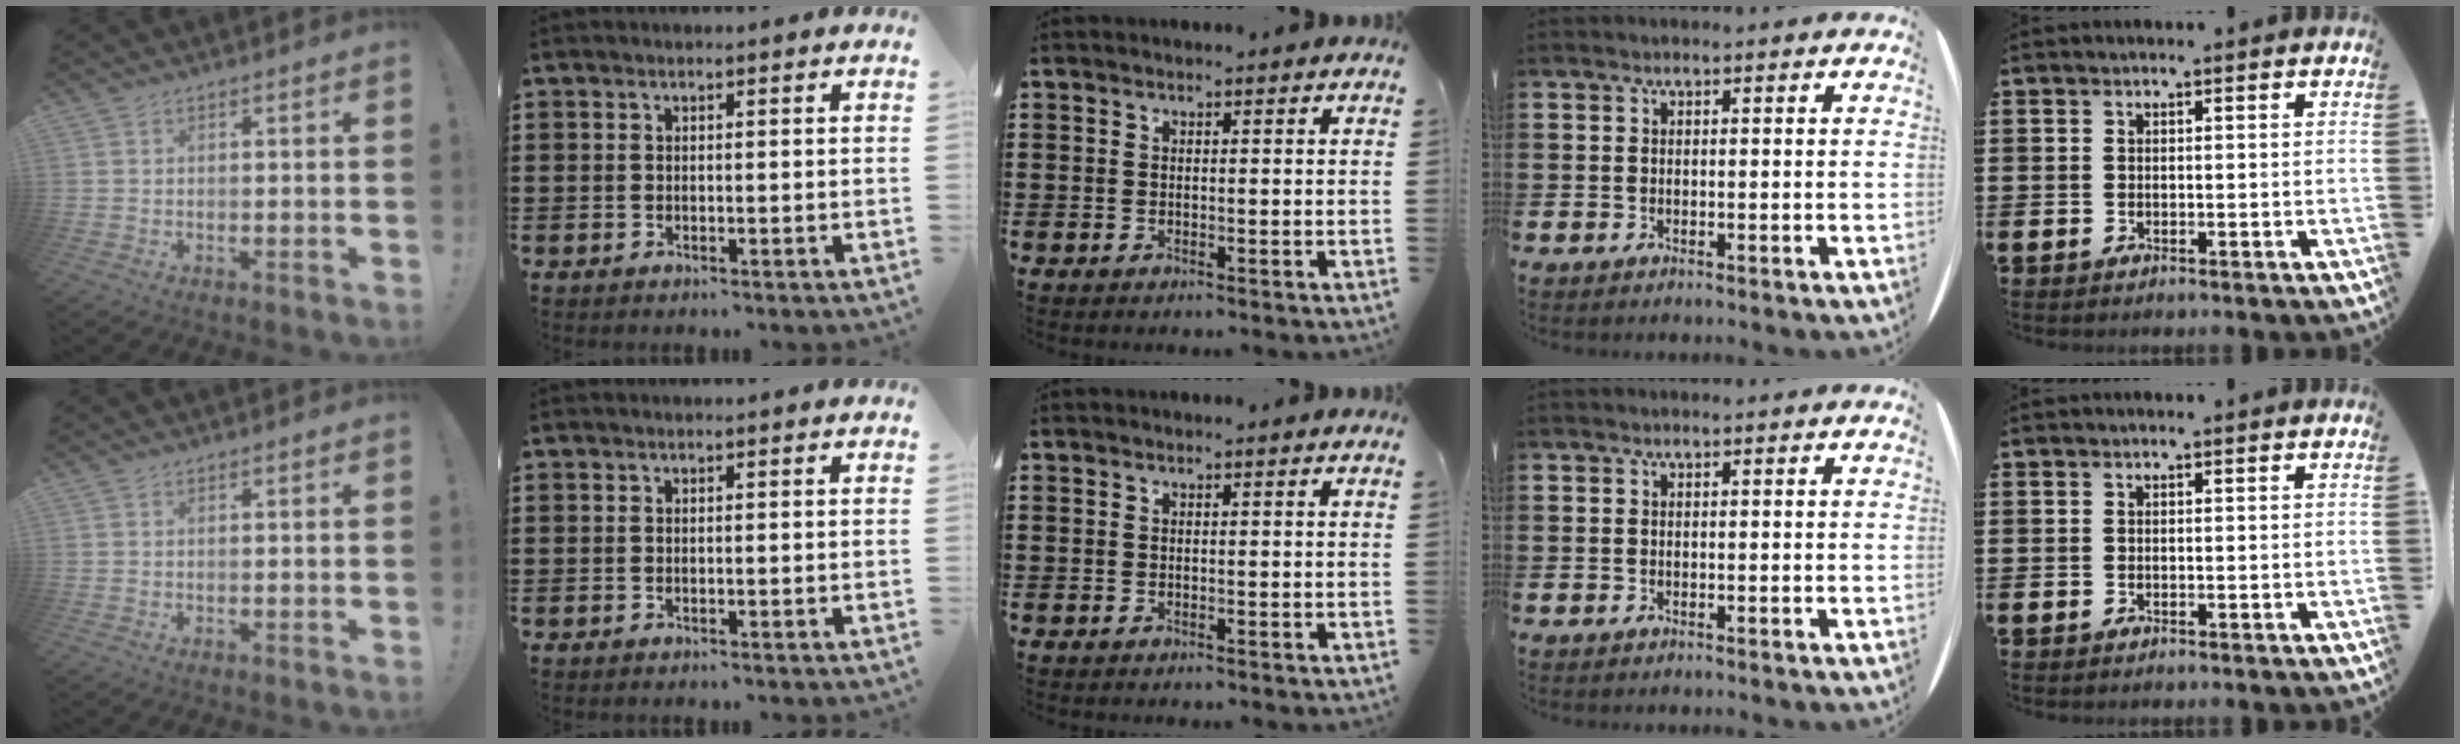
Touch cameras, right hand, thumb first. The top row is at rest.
{}